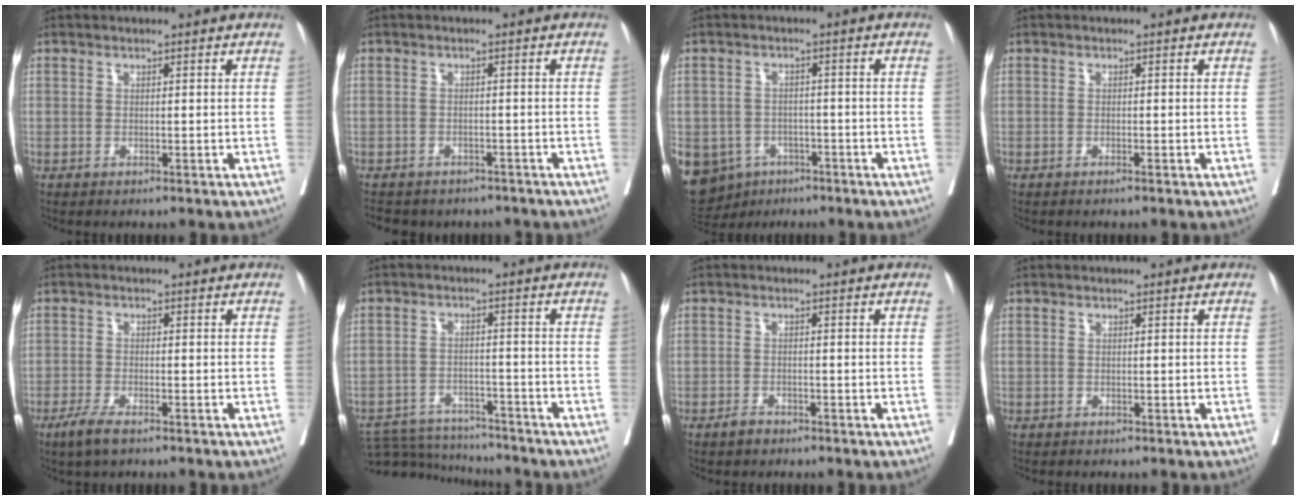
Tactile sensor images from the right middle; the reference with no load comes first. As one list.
[{"total": 9.5, "force": [-8.0, 4.4, 2.4], "torque": [-0.039, 0.002, -0.094]}, {"total": 14.0, "force": [-7.0, 11.2, 4.7], "torque": [-0.136, 0.002, -0.091]}, {"total": 0.9, "force": [-0.7, -0.1, 0.6], "torque": [-0.015, -0.001, -0.009]}, {"total": 3.6, "force": [-2.5, 0.7, 2.5], "torque": [-0.055, -0.006, -0.047]}, {"total": 9.4, "force": [-9.2, 1.5, 0.6], "torque": [-0.010, 0.003, -0.148]}, {"total": 1.5, "force": [-1.3, 0.6, 0.5], "torque": [-0.012, 0.000, -0.020]}, {"total": 0.0}]